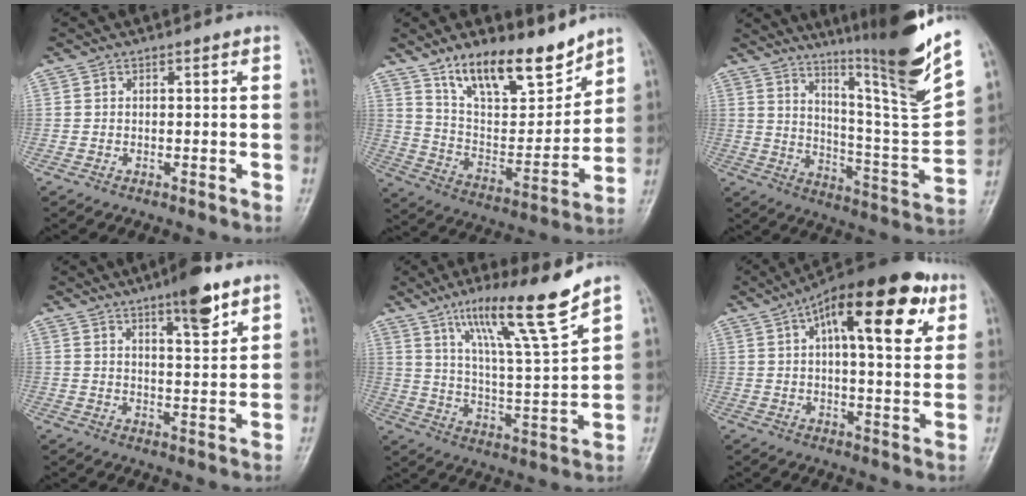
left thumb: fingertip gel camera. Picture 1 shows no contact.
{"total": 16.9, "force": [12.5, 6.0, 9.6], "torque": [-0.114, -0.081, 0.226]}
{"total": 22.6, "force": [14.9, 1.2, 17.0], "torque": [-0.229, -0.084, 0.238]}
{"total": 11.6, "force": [7.5, 2.8, 8.4], "torque": [-0.112, -0.043, 0.115]}
{"total": 15.4, "force": [10.6, 0.4, 11.2], "torque": [-0.182, -0.061, 0.183]}
{"total": 20.1, "force": [8.5, 7.7, 16.5], "torque": [-0.227, 0.003, 0.121]}